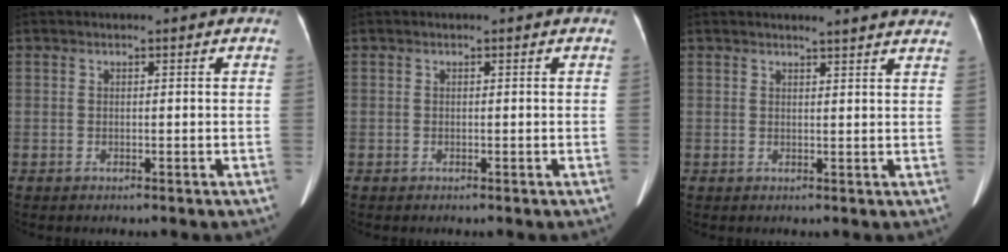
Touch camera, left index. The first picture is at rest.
{"total": 0.0}
{"total": 7.8, "force": [7.3, 0.1, 2.6], "torque": [-0.023, -0.001, 0.061]}